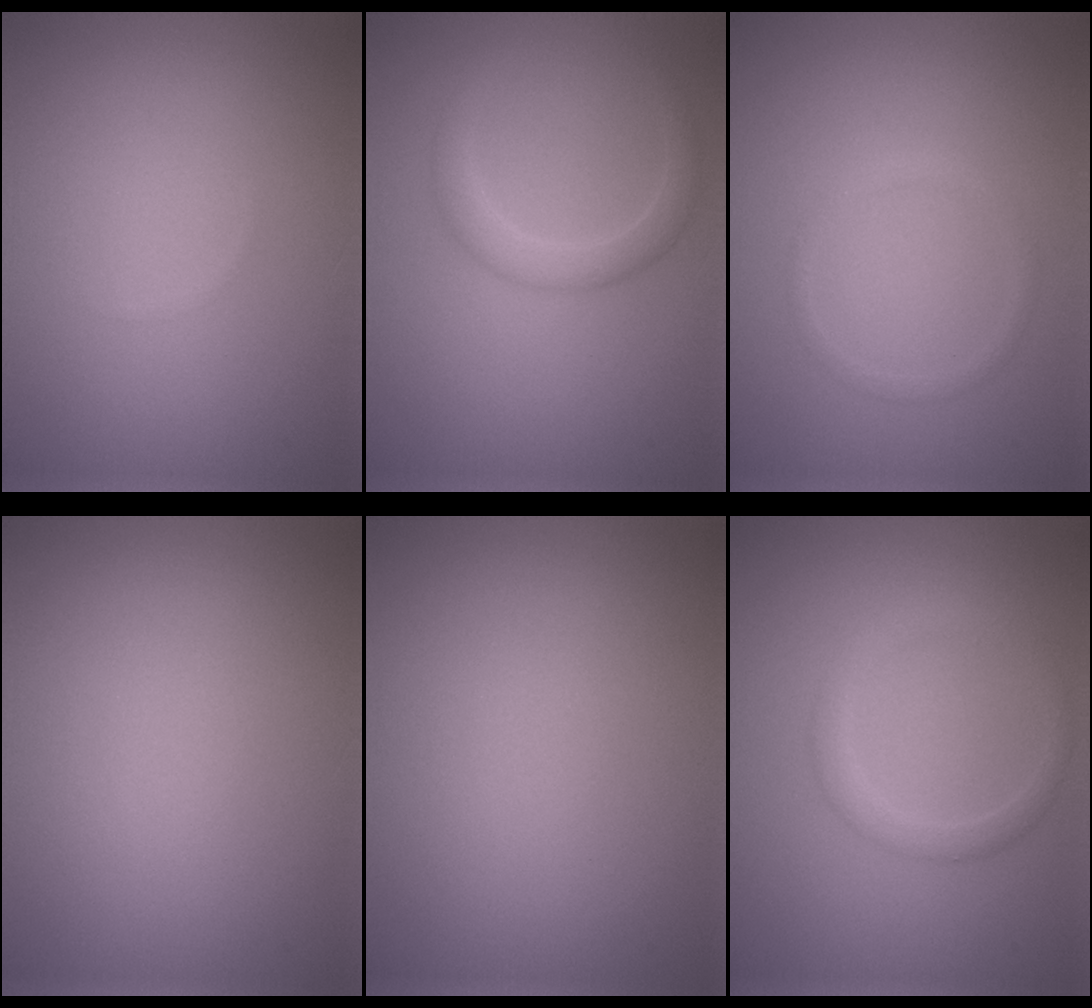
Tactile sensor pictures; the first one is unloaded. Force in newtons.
{"total": 2.2, "press": 2.2, "slide": 0.1}
{"total": 1.0, "press": 0.9, "slide": 0.0}
{"total": 0.0}
{"total": 0.0}
{"total": 1.7, "press": 1.7, "slide": 0.0}